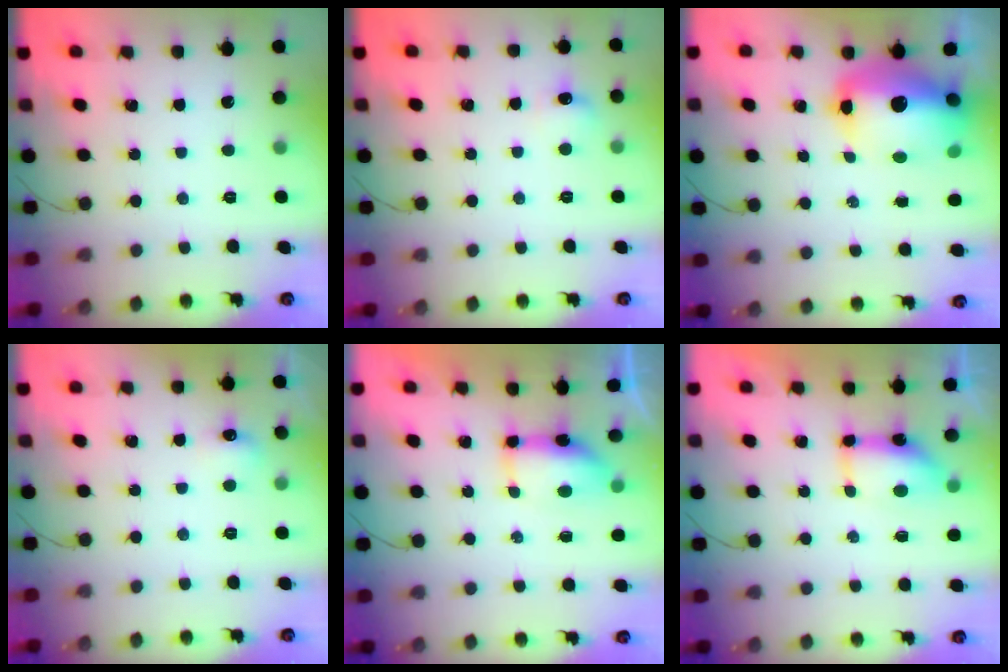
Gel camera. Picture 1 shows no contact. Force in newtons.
{"total": 6.6, "press": 6.3, "slide": 1.7}
{"total": 16.9, "press": 16.3, "slide": 4.3}
{"total": 12.5, "press": 5.7, "slide": 11.2}
{"total": 8.0, "press": 7.2, "slide": 3.4}
{"total": 7.1, "press": 7.1, "slide": 0.5}